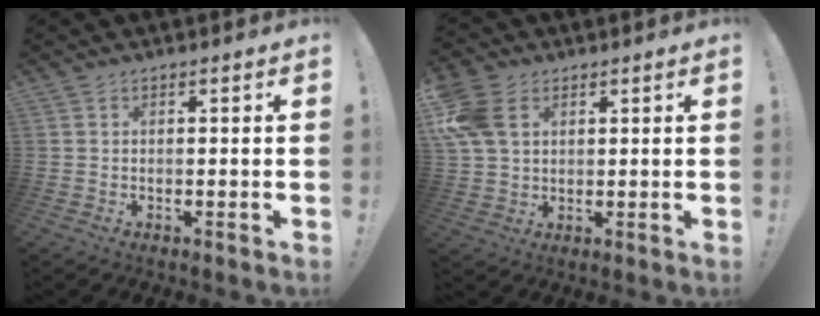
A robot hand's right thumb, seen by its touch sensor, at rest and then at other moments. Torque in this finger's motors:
{"motor_torque": [-0.26, 0.60, -0.02, 0.44, 0.07]}